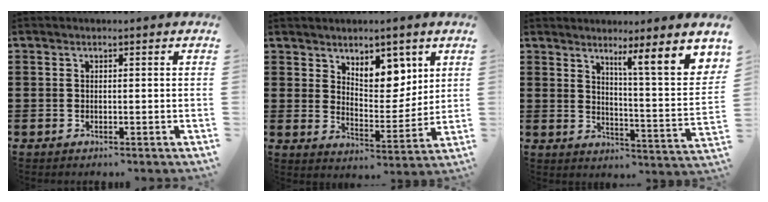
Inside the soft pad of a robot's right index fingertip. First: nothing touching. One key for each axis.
{"total": 7.2, "fx": 5.0, "fy": 3.9, "fz": 3.5, "tx": -0.055, "ty": -0.021, "tz": 0.086}
{"total": 6.8, "fx": 4.4, "fy": -0.5, "fz": 5.2, "tx": -0.079, "ty": -0.040, "tz": 0.064}